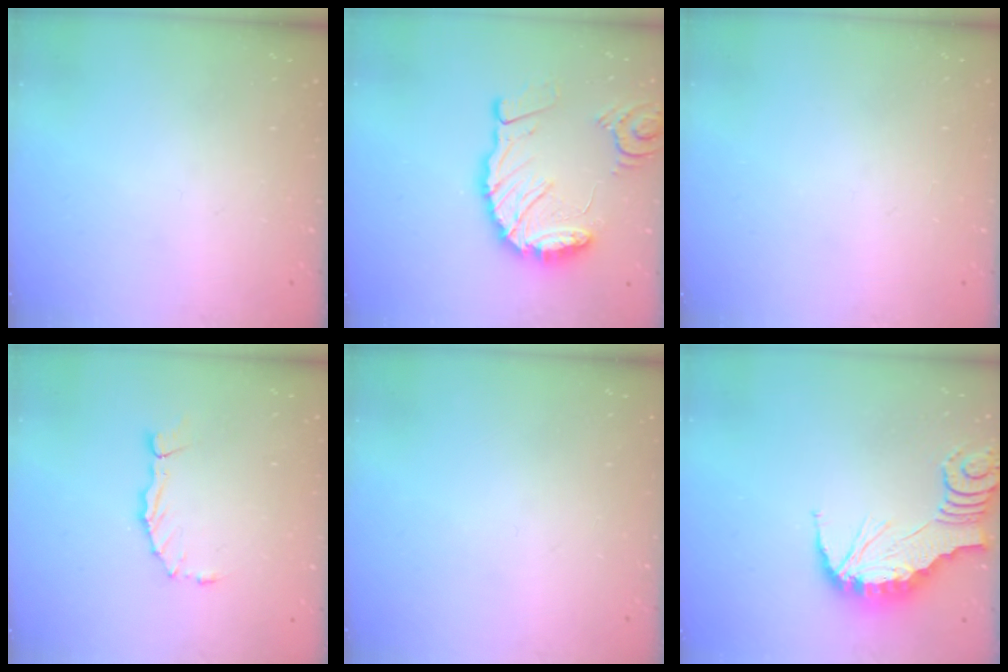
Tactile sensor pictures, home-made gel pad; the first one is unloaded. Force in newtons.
{"total": 15.8, "press": 15.7, "slide": 1.8}
{"total": 0.0}
{"total": 1.7, "press": 1.6, "slide": 0.1}
{"total": 0.0}
{"total": 2.2, "press": 2.2, "slide": 0.2}